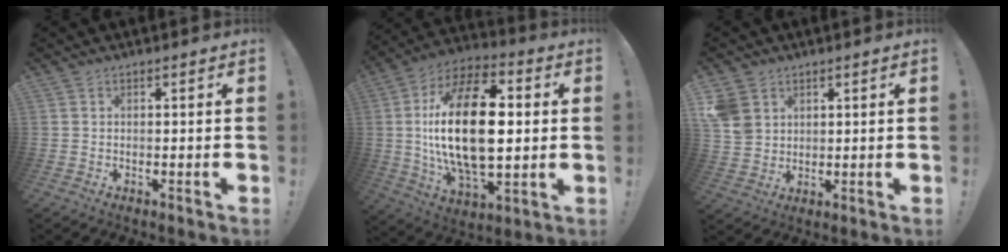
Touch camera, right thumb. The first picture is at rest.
{"total": 27.2, "force": [1.3, 14.3, 23.1], "torque": [-0.436, -0.003, 0.020]}
{"total": 7.0, "force": [3.3, 5.7, 2.3], "torque": [-0.045, -0.014, 0.071]}